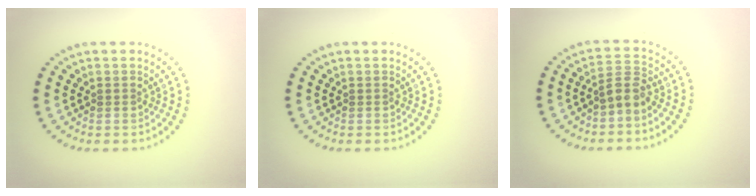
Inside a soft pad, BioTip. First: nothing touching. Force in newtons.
{"total": 0.0}
{"total": 2.3, "press": 1.9, "slide": 1.3}